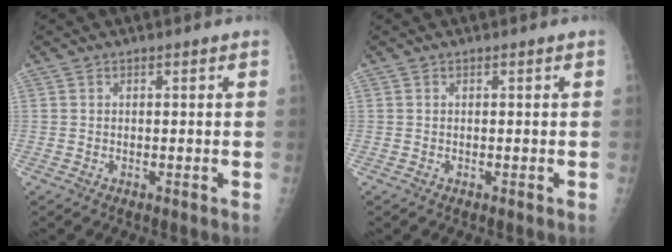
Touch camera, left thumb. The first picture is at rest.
{"total": 0.0}